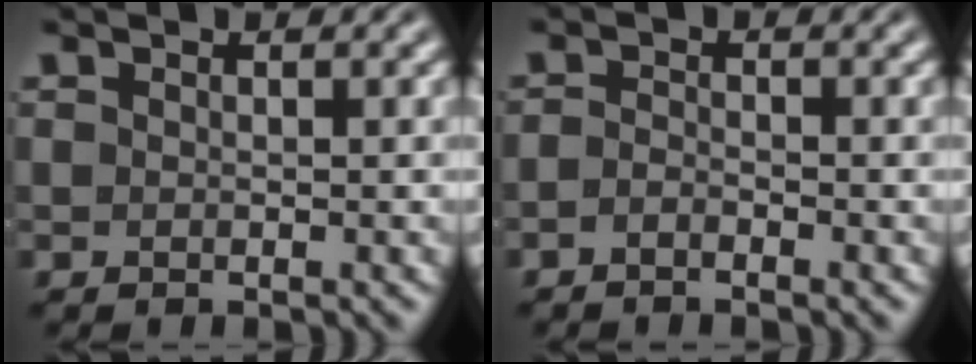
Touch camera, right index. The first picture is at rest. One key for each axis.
{"total": 1.4, "fx": -1.3, "fy": -0.4, "fz": 0.1, "tx": 0.000, "ty": -0.011, "tz": -0.021}